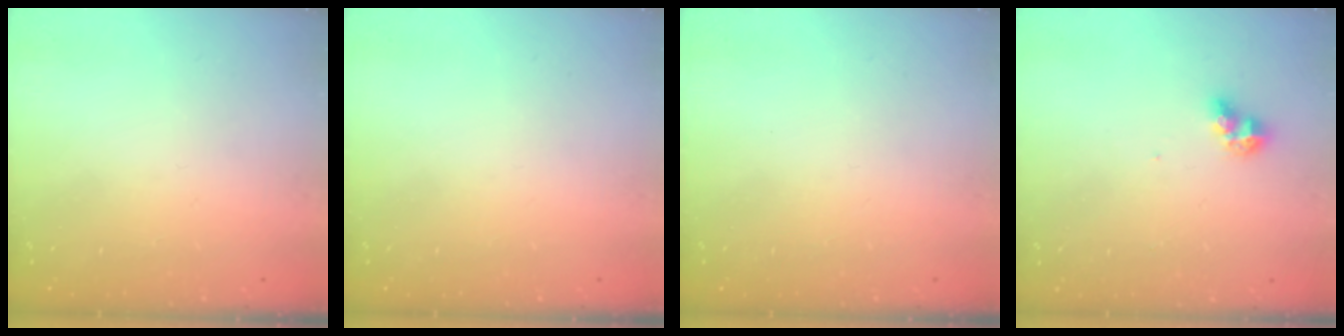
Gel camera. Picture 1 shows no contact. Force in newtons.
{"total": 0.0}
{"total": 0.0}
{"total": 6.1, "press": 6.1, "slide": 0.7}